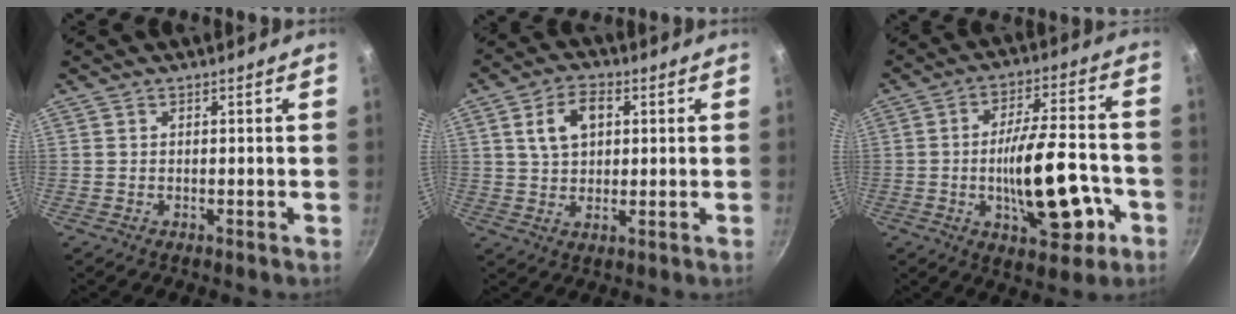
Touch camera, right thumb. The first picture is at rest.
{"total": 8.3, "force": [2.4, 5.1, 6.1], "torque": [-0.095, 0.004, 0.039]}
{"total": 17.4, "force": [-4.9, 7.0, 15.2], "torque": [-0.214, 0.035, -0.064]}